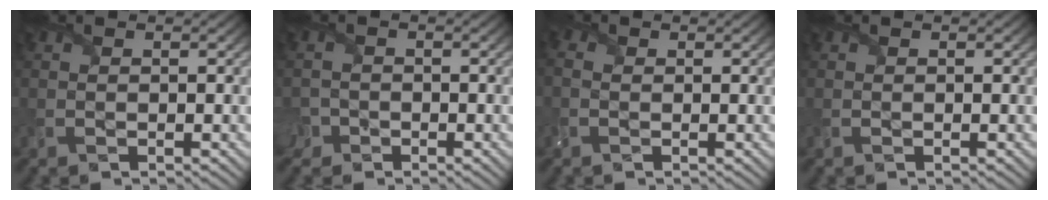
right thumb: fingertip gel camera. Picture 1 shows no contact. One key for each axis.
{"total": 2.3, "fx": -1.5, "fy": 1.7, "fz": 0.5, "tx": -0.016, "ty": -0.006, "tz": -0.037}
{"total": 1.8, "fx": -0.3, "fy": 1.5, "fz": 1.0, "tx": -0.028, "ty": -0.002, "tz": -0.008}
{"total": 0.0}